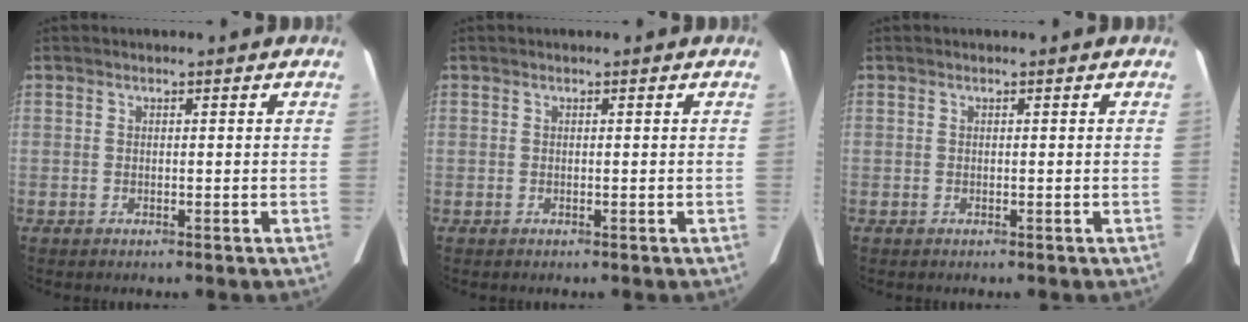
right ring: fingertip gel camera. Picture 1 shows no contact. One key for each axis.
{"total": 0.0}
{"total": 0.0}